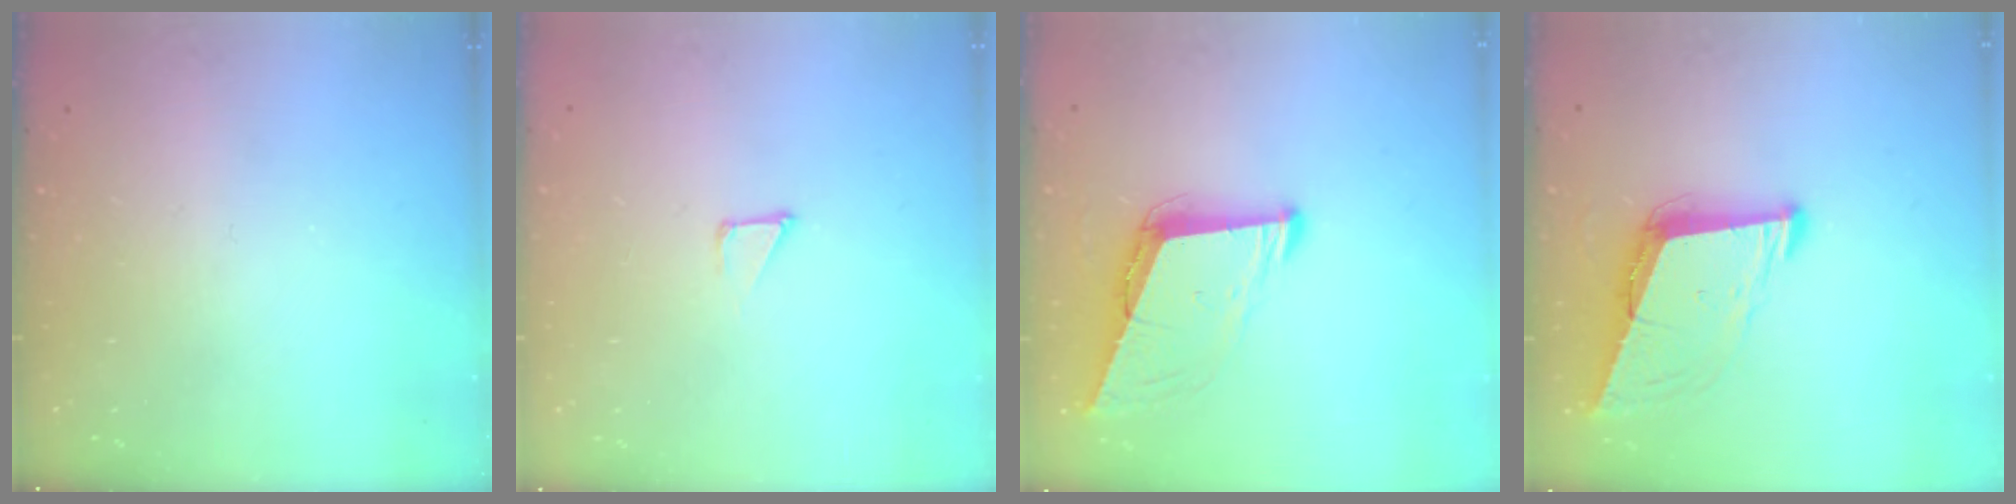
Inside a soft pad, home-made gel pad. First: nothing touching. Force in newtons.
{"total": 1.7, "press": 1.7, "slide": 0.0}
{"total": 8.3, "press": 7.8, "slide": 3.1}
{"total": 9.1, "press": 8.3, "slide": 3.7}